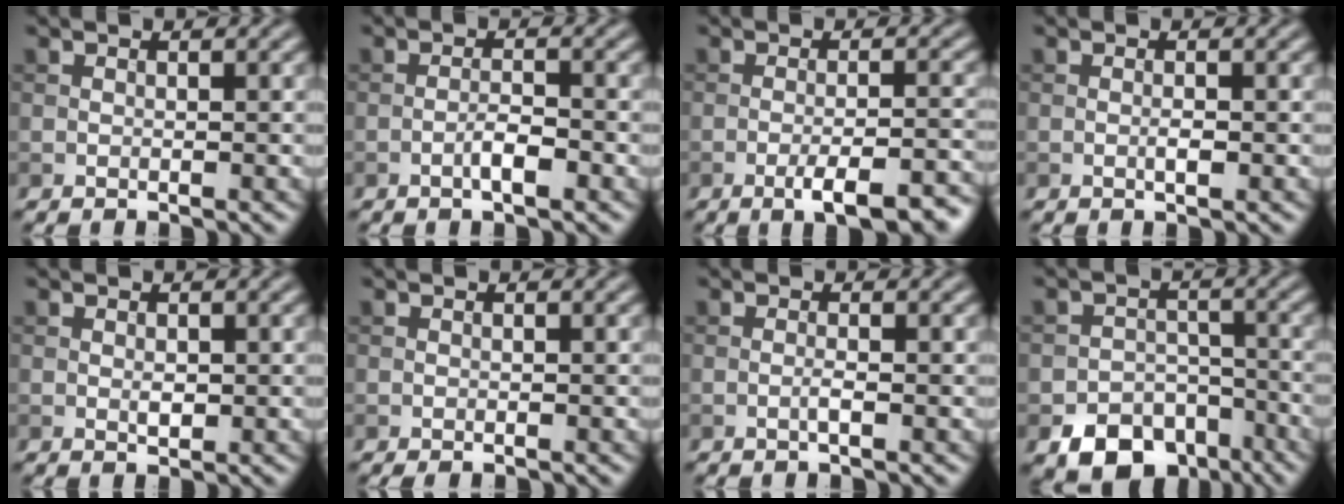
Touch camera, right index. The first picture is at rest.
{"total": 2.0, "force": [-1.0, 0.4, 1.7], "torque": [-0.030, 0.005, -0.020]}
{"total": 6.1, "force": [-3.4, 1.6, 4.8], "torque": [-0.072, 0.001, -0.047]}
{"total": 0.9, "force": [-0.3, 0.2, 0.9], "torque": [-0.017, -0.001, -0.005]}
{"total": 0.9, "force": [0.0, 0.5, 0.8], "torque": [-0.012, -0.003, 0.001]}
{"total": 0.6, "force": [-0.5, 0.1, 0.4], "torque": [-0.006, -0.002, -0.007]}
{"total": 0.9, "force": [-0.3, 0.1, 0.9], "torque": [-0.017, 0.001, -0.009]}
{"total": 9.0, "force": [-6.2, 5.7, 3.1], "torque": [-0.031, -0.015, -0.087]}